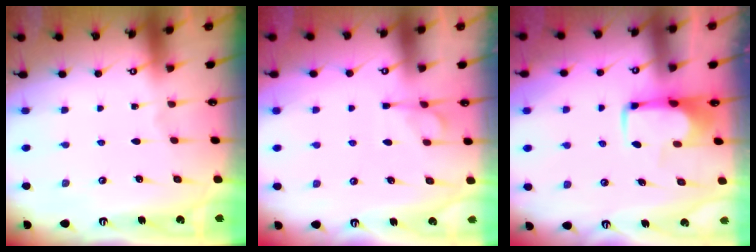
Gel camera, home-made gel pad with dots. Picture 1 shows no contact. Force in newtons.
{"total": 2.0, "press": 1.4, "slide": 1.3}
{"total": 2.0, "press": 2.0, "slide": 0.4}